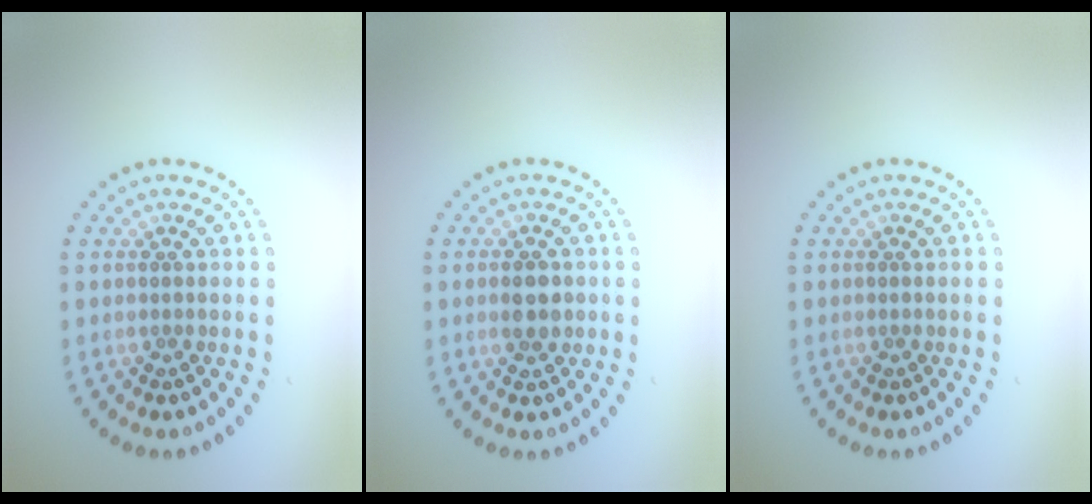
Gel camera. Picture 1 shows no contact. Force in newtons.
{"total": 2.8, "press": 2.8, "slide": 0.1}
{"total": 0.0}